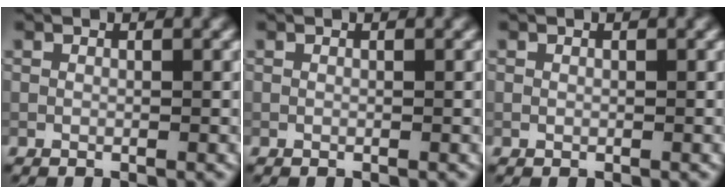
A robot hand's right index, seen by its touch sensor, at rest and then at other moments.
{"total": 0.0}
{"total": 0.0}